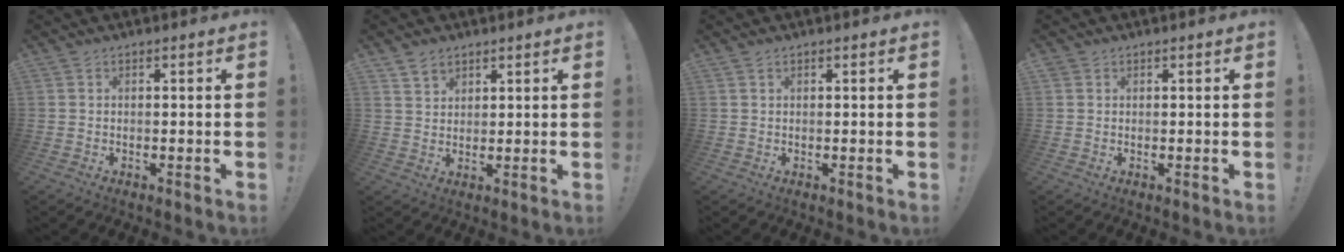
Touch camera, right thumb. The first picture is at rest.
{"total": 4.0, "force": [3.1, 2.4, 0.7], "torque": [-0.005, -0.019, 0.056]}
{"total": 0.7, "force": [0.5, 0.4, 0.3], "torque": [-0.002, -0.001, 0.008]}
{"total": 0.9, "force": [0.6, 0.6, 0.1], "torque": [-0.007, 0.002, 0.013]}